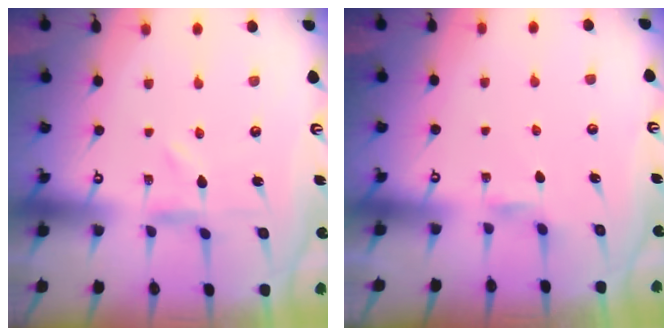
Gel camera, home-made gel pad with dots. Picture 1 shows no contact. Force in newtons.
{"total": 1.7, "press": 1.7, "slide": 0.4}